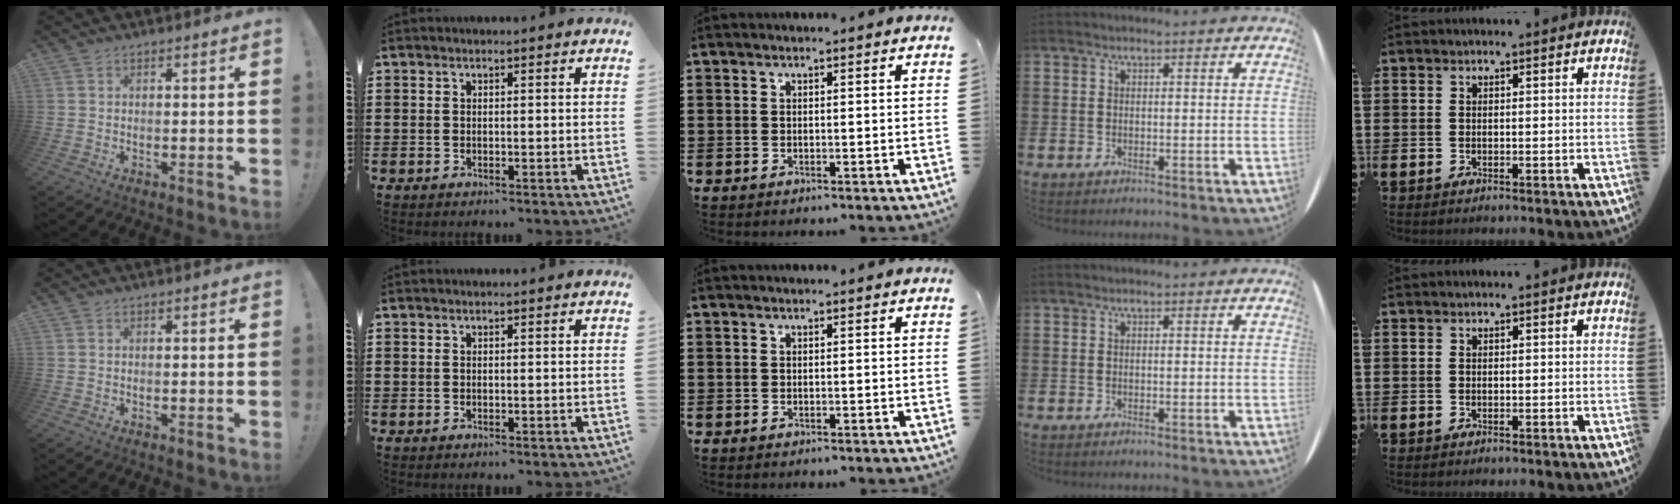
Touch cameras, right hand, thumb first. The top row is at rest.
{}